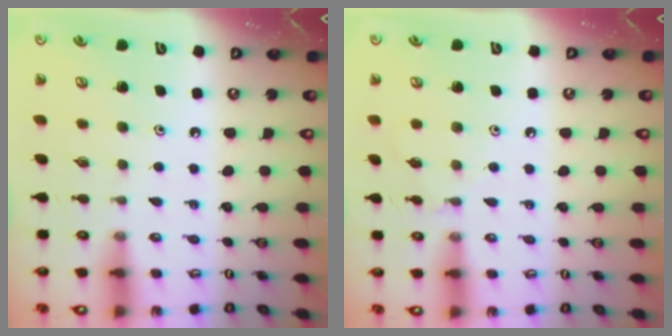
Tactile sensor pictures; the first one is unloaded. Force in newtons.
{"total": 5.0, "press": 4.9, "slide": 0.7}